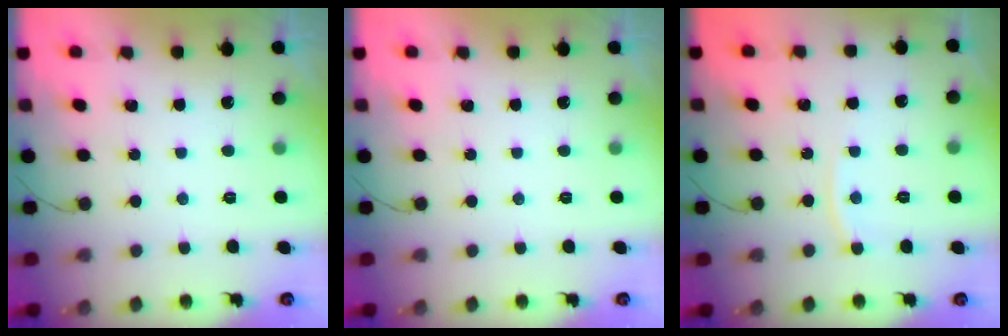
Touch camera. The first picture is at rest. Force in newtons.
{"total": 0.0}
{"total": 5.1, "press": 5.1, "slide": 0.6}